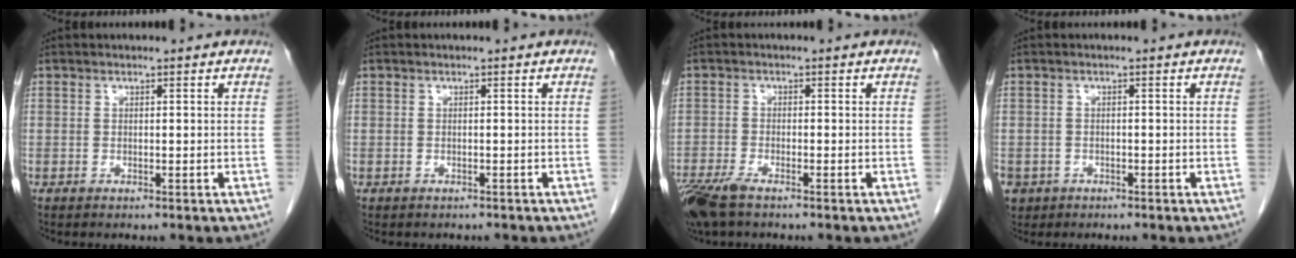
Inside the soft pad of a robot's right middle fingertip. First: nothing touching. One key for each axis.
{"total": 1.8, "fx": -1.6, "fy": 0.8, "fz": 0.4, "tx": -0.014, "ty": -0.001, "tz": -0.019}
{"total": 6.5, "fx": -4.7, "fy": 1.8, "fz": 4.1, "tx": -0.083, "ty": -0.015, "tz": -0.088}
{"total": 4.5, "fx": -2.5, "fy": 3.6, "fz": 1.1, "tx": -0.026, "ty": 0.001, "tz": -0.039}